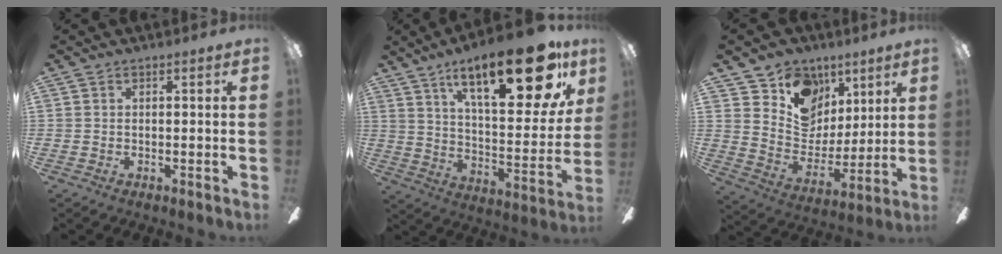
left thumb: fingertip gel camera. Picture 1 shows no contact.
{"total": 27.2, "force": [15.6, 10.1, 19.9], "torque": [-0.291, -0.084, 0.254]}
{"total": 13.9, "force": [7.9, 10.8, 4.0], "torque": [-0.068, -0.057, 0.154]}